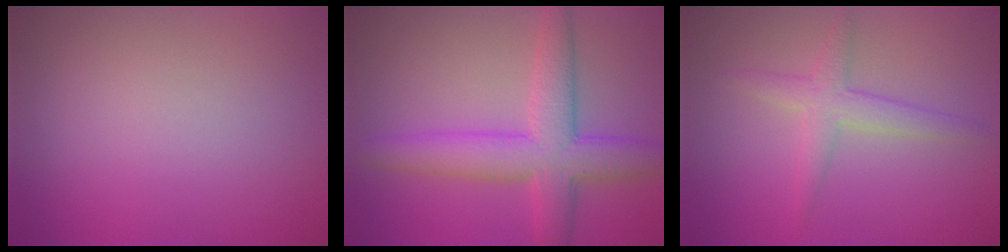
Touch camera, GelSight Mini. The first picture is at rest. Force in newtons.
{"total": 6.1, "press": 6.1, "slide": 0.1}
{"total": 2.5, "press": 2.5, "slide": 0.0}